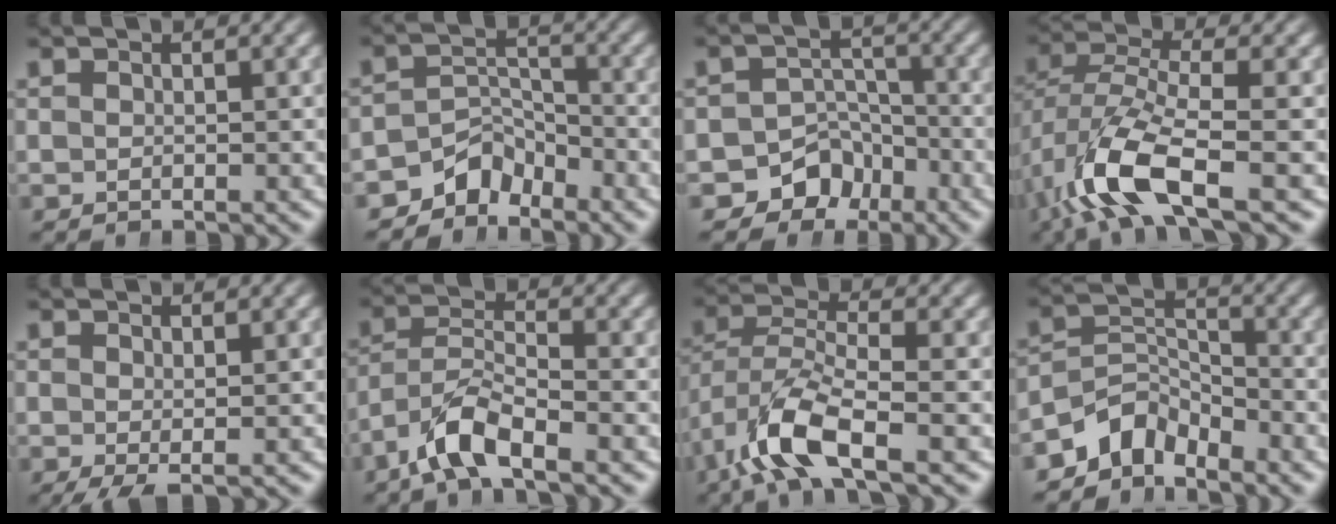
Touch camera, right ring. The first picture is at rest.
{"total": 5.8, "force": [-3.8, 3.9, 2.1], "torque": [-0.031, -0.014, -0.068]}
{"total": 7.8, "force": [-4.0, 6.4, 2.0], "torque": [-0.032, -0.022, -0.070]}
{"total": 6.8, "force": [-1.8, 3.4, 5.7], "torque": [-0.142, -0.032, -0.016]}
{"total": 1.9, "force": [-1.0, 0.5, 1.5], "torque": [-0.028, -0.016, -0.006]}
{"total": 4.8, "force": [-2.4, 2.6, 3.3], "torque": [-0.074, -0.021, -0.034]}
{"total": 5.7, "force": [-1.4, 3.1, 4.6], "torque": [-0.121, -0.034, -0.009]}
{"total": 7.0, "force": [-4.2, 4.8, 2.8], "torque": [-0.048, -0.014, -0.077]}